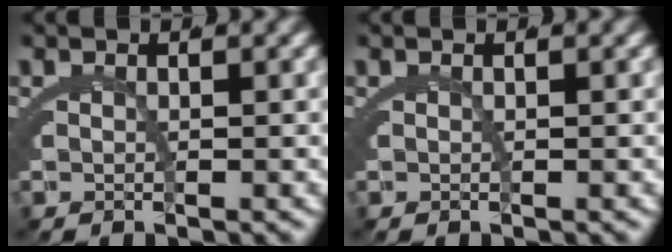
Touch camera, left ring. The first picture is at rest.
{"total": 0.0}